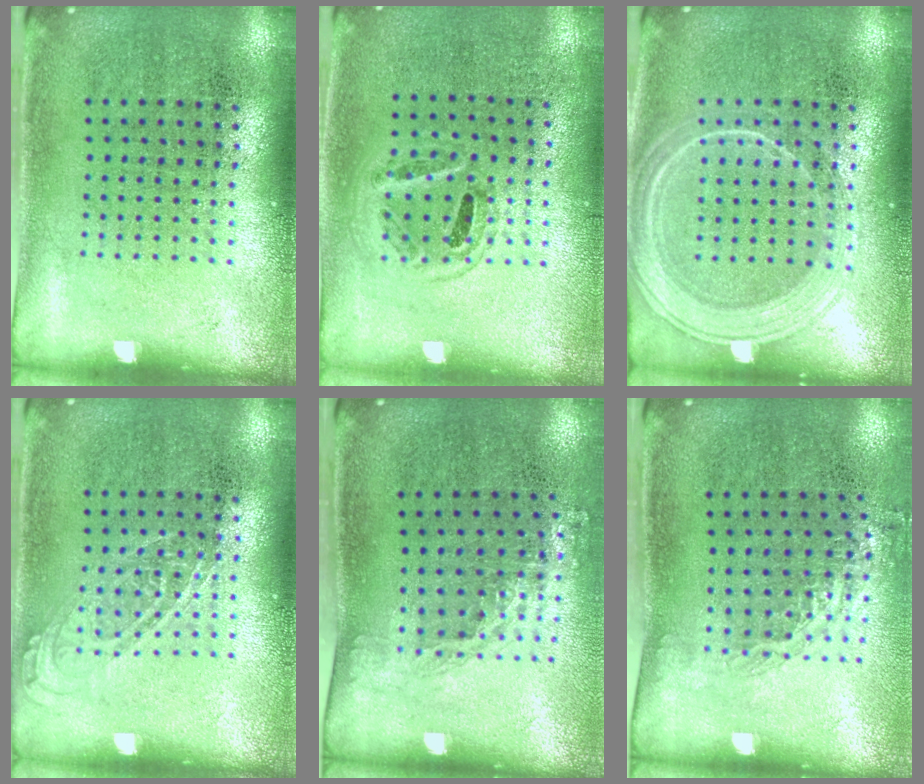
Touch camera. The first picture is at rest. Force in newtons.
{"total": 1.1, "press": 1.0, "slide": 0.4}
{"total": 3.0, "press": 2.9, "slide": 0.5}
{"total": 1.8, "press": 1.8, "slide": 0.2}
{"total": 1.4, "press": 1.1, "slide": 0.9}
{"total": 1.1, "press": 0.8, "slide": 0.6}